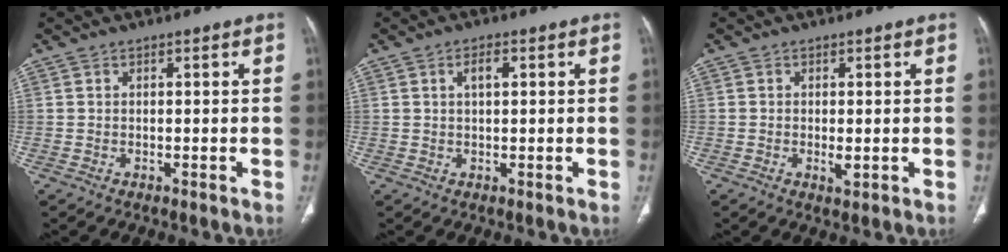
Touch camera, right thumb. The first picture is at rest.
{"total": 2.3, "force": [0.7, 1.0, 1.9], "torque": [-0.034, 0.003, 0.013]}
{"total": 1.7, "force": [-0.3, 0.7, 1.6], "torque": [-0.031, -0.006, -0.003]}